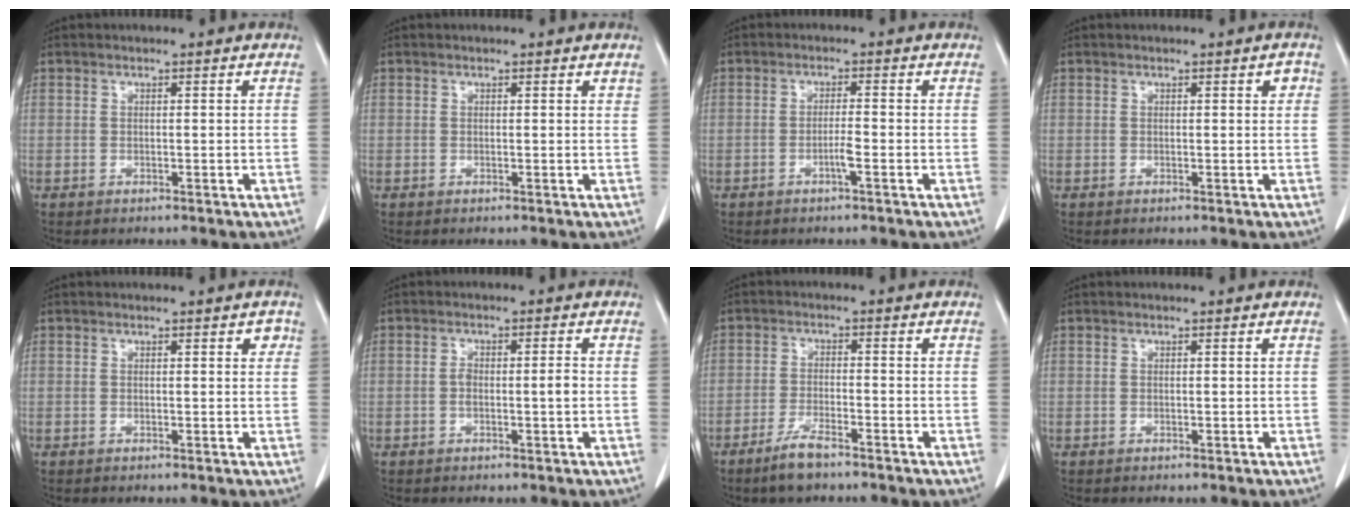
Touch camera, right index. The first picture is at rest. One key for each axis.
{"total": 0.6, "fx": 0.5, "fy": 0.2, "fz": 0.2, "tx": -0.004, "ty": 0.000, "tz": 0.002}
{"total": 2.2, "fx": -1.0, "fy": -0.2, "fz": 1.9, "tx": -0.036, "ty": -0.001, "tz": -0.020}
{"total": 1.2, "fx": 0.5, "fy": 0.5, "fz": 1.0, "tx": -0.010, "ty": 0.002, "tz": 0.004}
{"total": 1.3, "fx": 0.6, "fy": 0.7, "fz": 1.0, "tx": -0.008, "ty": 0.001, "tz": 0.004}
{"total": 2.9, "fx": -0.4, "fy": 0.6, "fz": 2.8, "tx": -0.051, "ty": 0.005, "tz": -0.007}
{"total": 4.6, "fx": -3.5, "fy": 0.8, "fz": 2.9, "tx": -0.061, "ty": -0.005, "tz": -0.065}
{"total": 0.0}